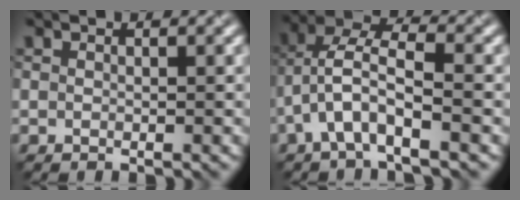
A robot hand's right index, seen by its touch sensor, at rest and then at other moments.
{"total": 5.0, "force": [-1.4, 1.5, 4.5], "torque": [-0.092, 0.026, -0.037]}